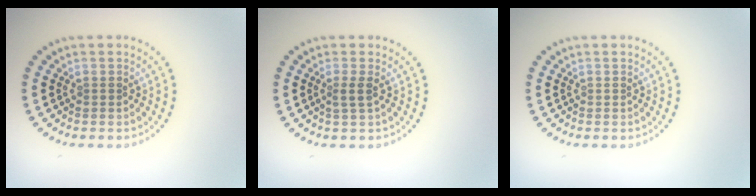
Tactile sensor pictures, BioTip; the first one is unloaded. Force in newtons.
{"total": 1.3, "press": 0.9, "slide": 0.9}
{"total": 0.0}